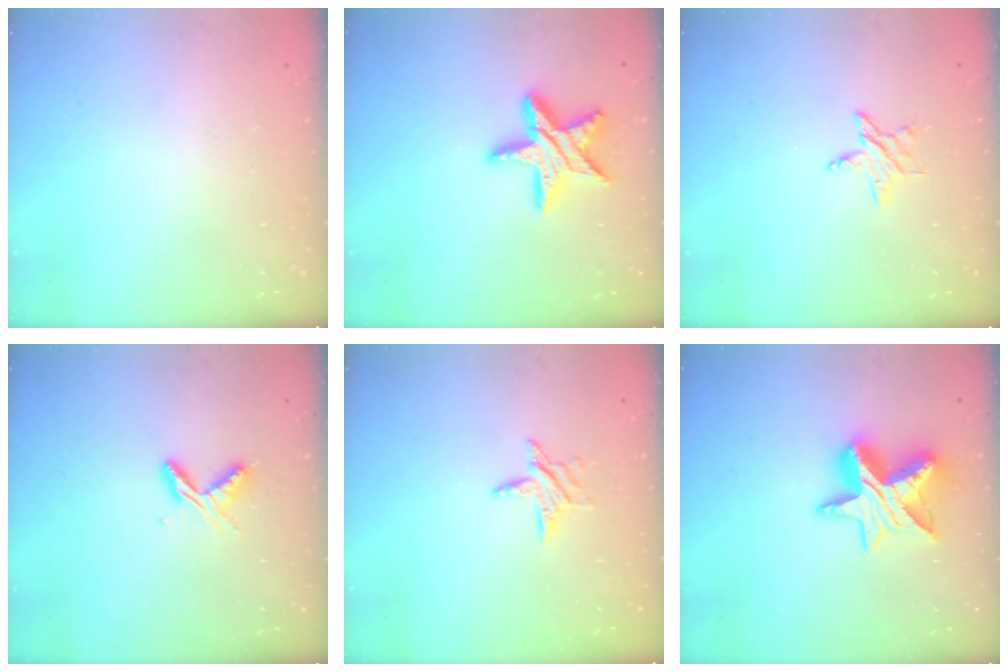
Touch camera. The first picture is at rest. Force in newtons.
{"total": 15.4, "press": 15.4, "slide": 1.3}
{"total": 4.2, "press": 4.2, "slide": 0.4}
{"total": 5.7, "press": 5.7, "slide": 0.6}
{"total": 6.2, "press": 6.2, "slide": 0.4}
{"total": 14.6, "press": 14.5, "slide": 1.5}